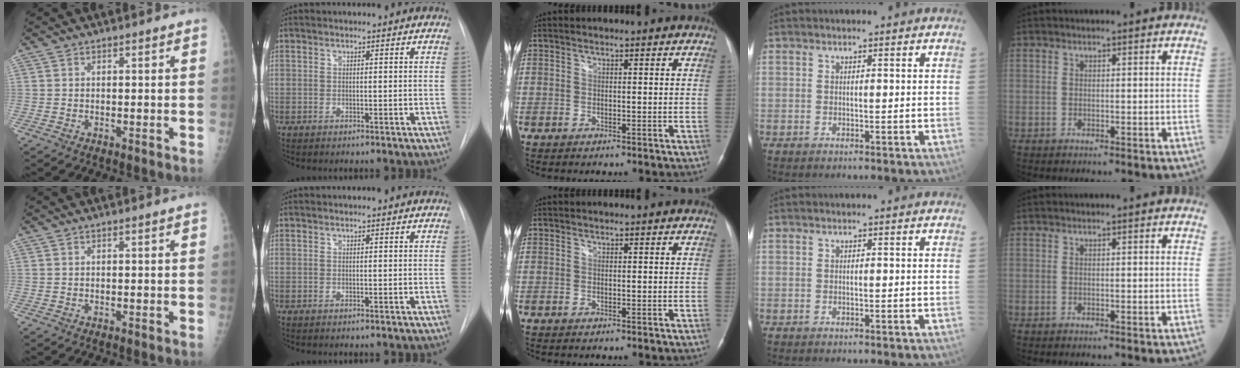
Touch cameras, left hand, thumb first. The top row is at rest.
{}